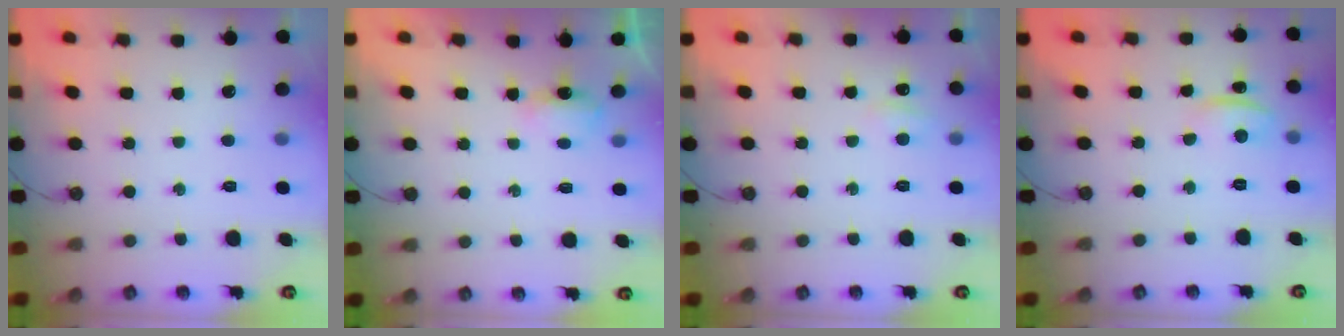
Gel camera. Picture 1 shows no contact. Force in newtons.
{"total": 3.6, "press": 3.5, "slide": 0.5}
{"total": 4.0, "press": 4.0, "slide": 0.6}
{"total": 2.2, "press": 1.7, "slide": 1.5}